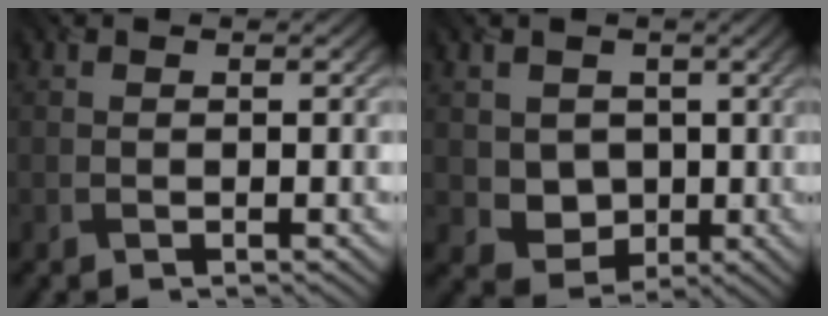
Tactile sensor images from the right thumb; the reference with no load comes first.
{"total": 3.6, "force": [0.4, 3.6, 0.4], "torque": [-0.030, -0.013, 0.007]}